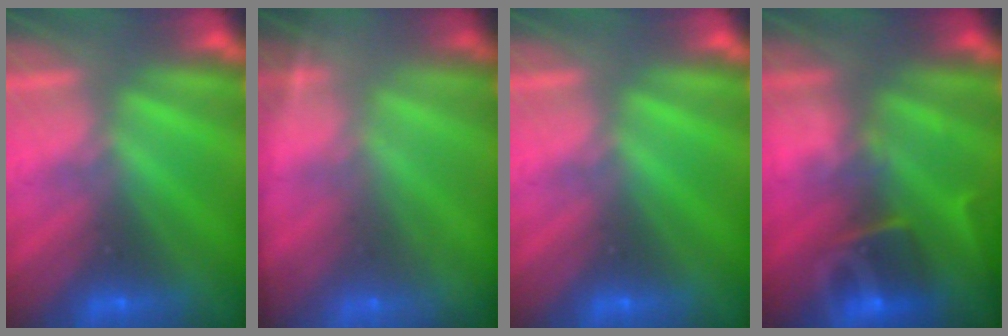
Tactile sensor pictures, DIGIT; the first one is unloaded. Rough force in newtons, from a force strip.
{"total": 5.7}
{"total": 0.0}
{"total": 8.7}